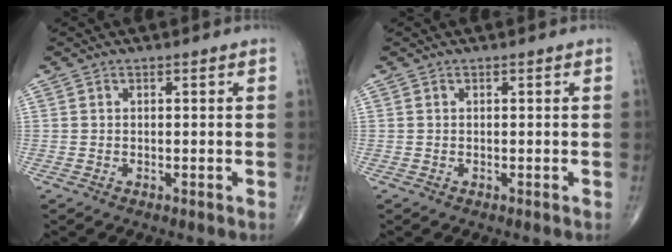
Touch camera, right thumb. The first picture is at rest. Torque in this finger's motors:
{"motor_torque": [0.00, 0.00, 0.00, 0.00, 0.02]}